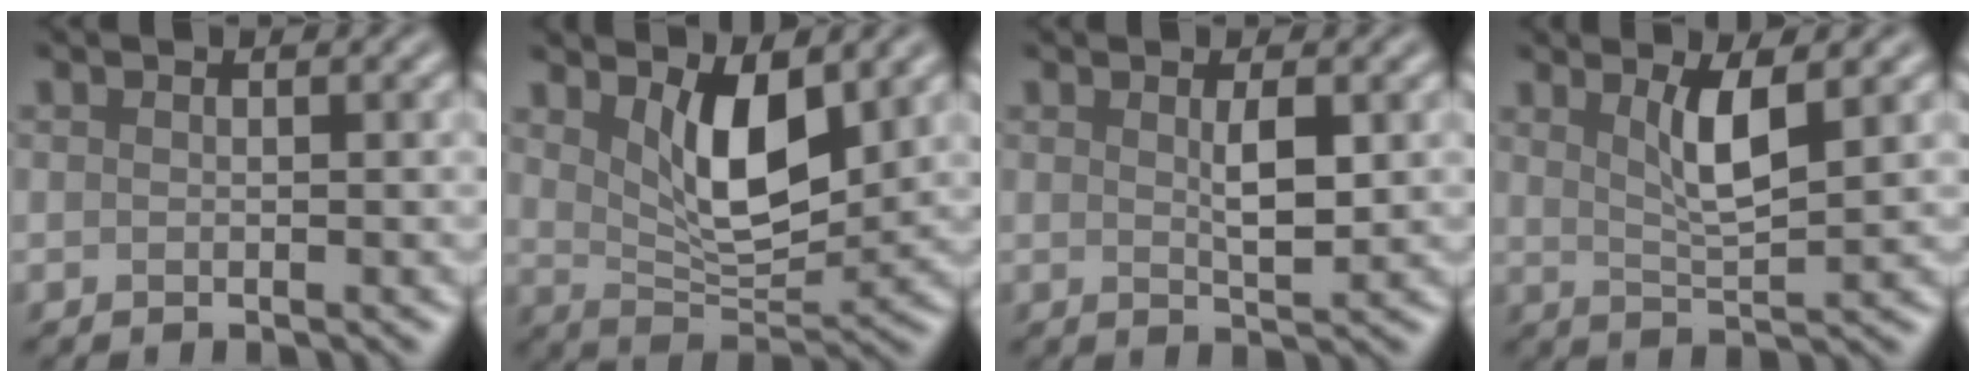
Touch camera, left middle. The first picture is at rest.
{"total": 6.3, "force": [2.5, 2.6, 5.2], "torque": [-0.096, -0.013, 0.049]}
{"total": 2.4, "force": [0.6, 0.6, 2.2], "torque": [-0.044, -0.003, 0.012]}
{"total": 3.6, "force": [1.5, 0.8, 3.1], "torque": [-0.058, -0.003, 0.030]}